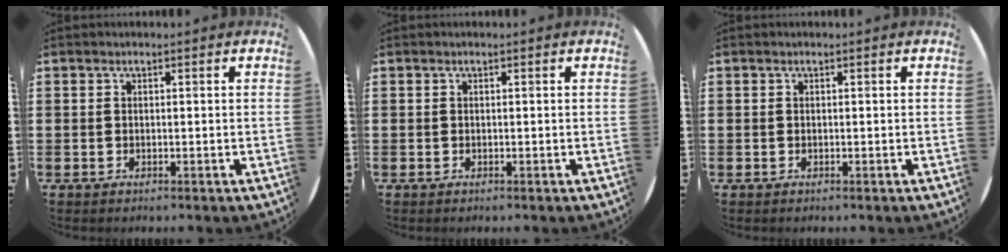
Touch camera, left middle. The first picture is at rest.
{"total": 0.0}
{"total": 0.0}